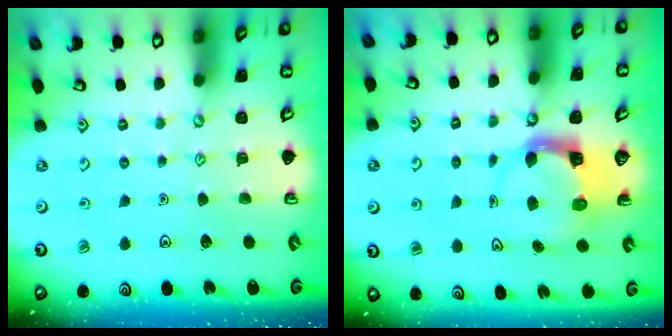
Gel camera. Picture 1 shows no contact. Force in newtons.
{"total": 3.7, "press": 3.6, "slide": 0.5}